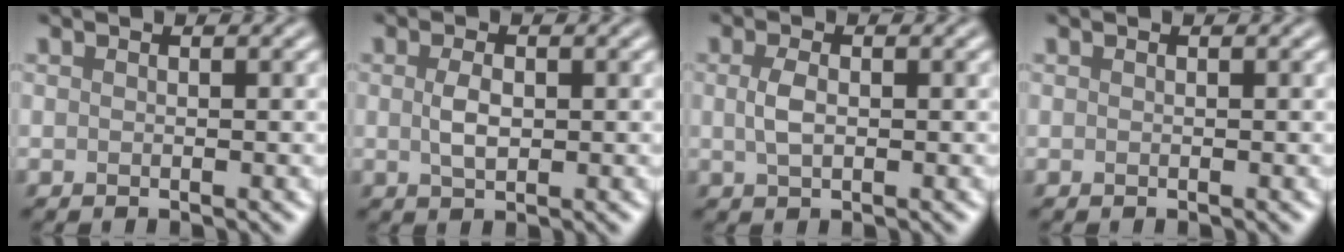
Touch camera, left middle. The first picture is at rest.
{"total": 2.1, "force": [0.1, 1.1, 1.7], "torque": [-0.044, 0.000, 0.003]}
{"total": 1.9, "force": [0.1, 1.0, 1.6], "torque": [-0.044, 0.001, 0.002]}
{"total": 0.0}